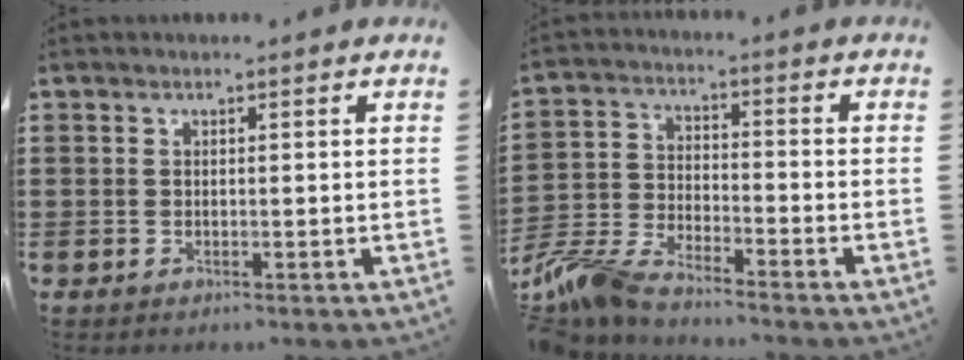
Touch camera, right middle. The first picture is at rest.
{"total": 6.9, "force": [-6.5, 0.8, 2.2], "torque": [-0.064, -0.004, -0.132]}